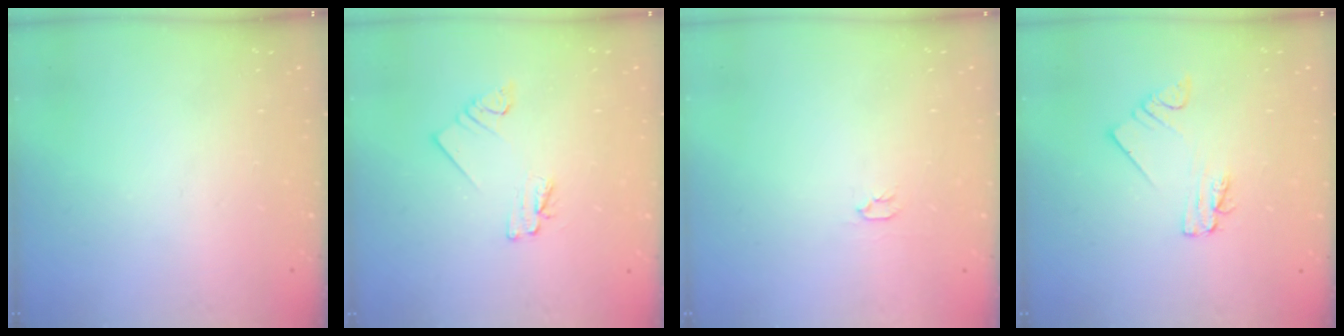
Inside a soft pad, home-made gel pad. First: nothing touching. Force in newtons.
{"total": 2.3, "press": 2.3, "slide": 0.1}
{"total": 2.0, "press": 2.0, "slide": 0.3}
{"total": 2.0, "press": 2.0, "slide": 0.1}